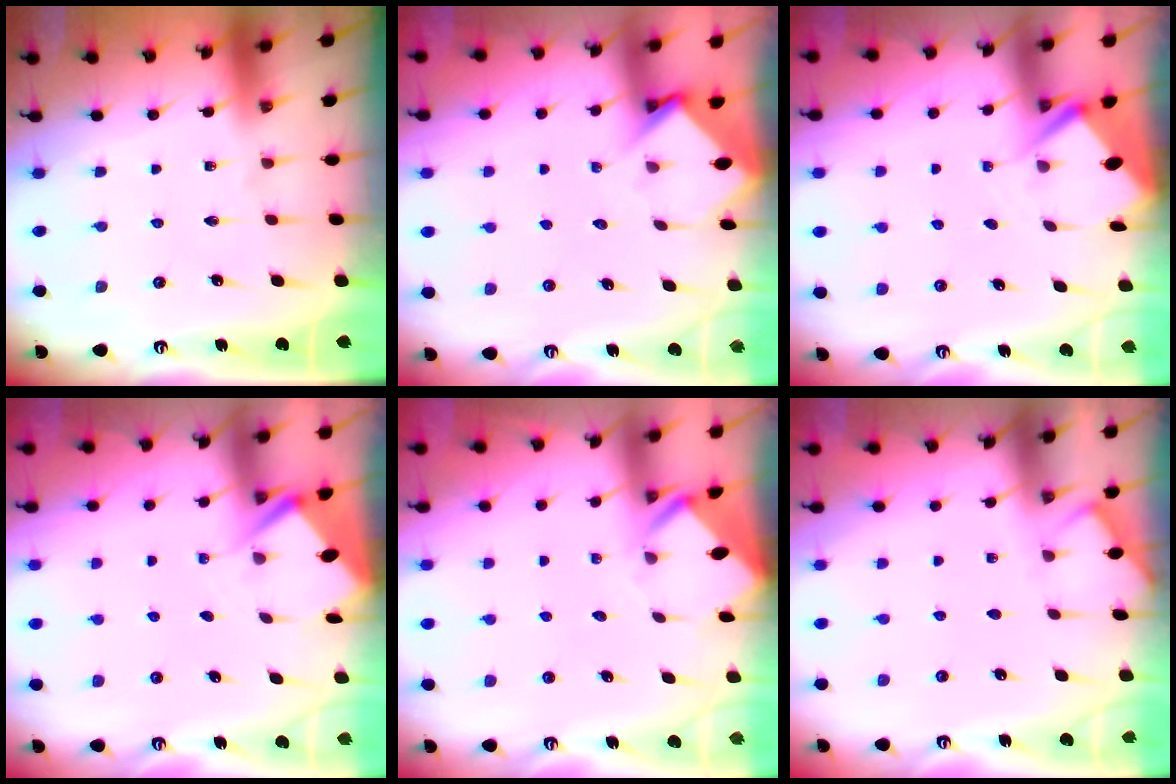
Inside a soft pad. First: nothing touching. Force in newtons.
{"total": 3.8, "press": 3.8, "slide": 0.2}
{"total": 2.7, "press": 2.7, "slide": 0.4}
{"total": 2.9, "press": 2.9, "slide": 0.3}
{"total": 3.3, "press": 3.3, "slide": 0.1}
{"total": 3.0, "press": 2.9, "slide": 0.5}